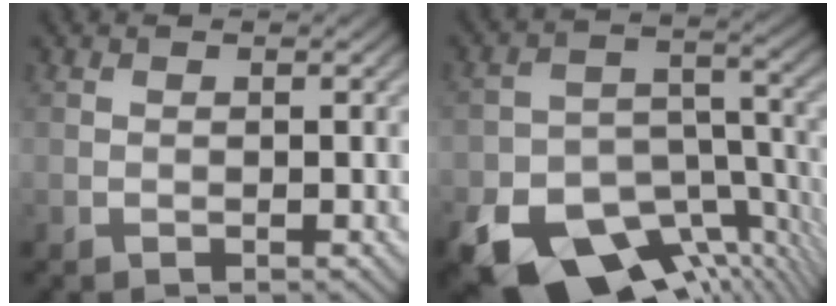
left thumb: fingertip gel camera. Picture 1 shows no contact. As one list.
[{"total": 16.1, "force": [-9.9, 8.9, 9.0], "torque": [-0.185, -0.044, -0.154]}]